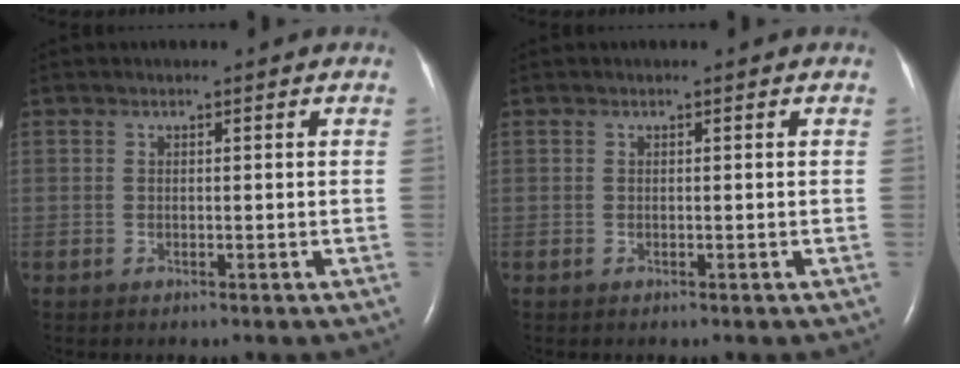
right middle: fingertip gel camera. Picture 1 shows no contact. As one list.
[{"total": 0.0}]